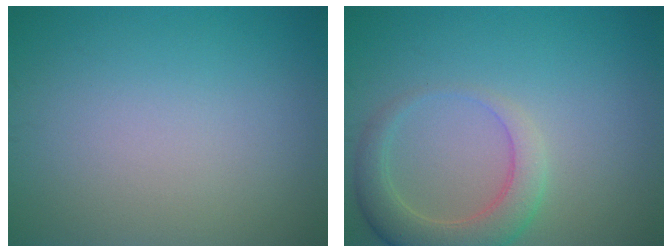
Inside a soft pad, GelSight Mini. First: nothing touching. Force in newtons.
{"total": 4.3, "press": 4.2, "slide": 0.6}